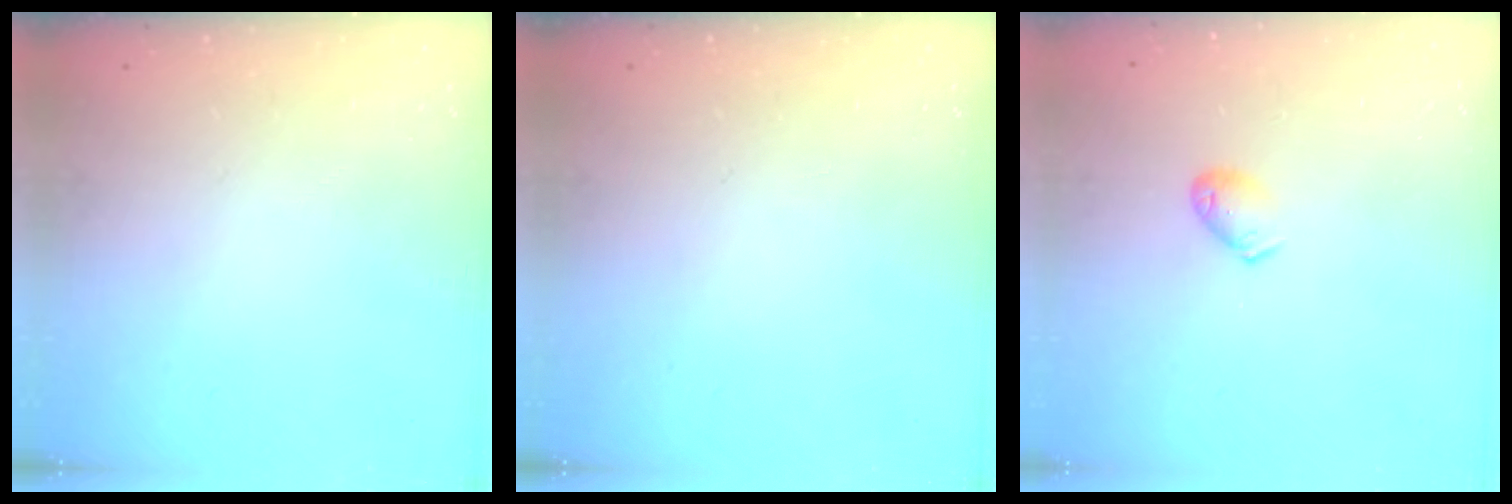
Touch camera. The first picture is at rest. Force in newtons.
{"total": 0.0}
{"total": 4.8, "press": 4.7, "slide": 0.7}